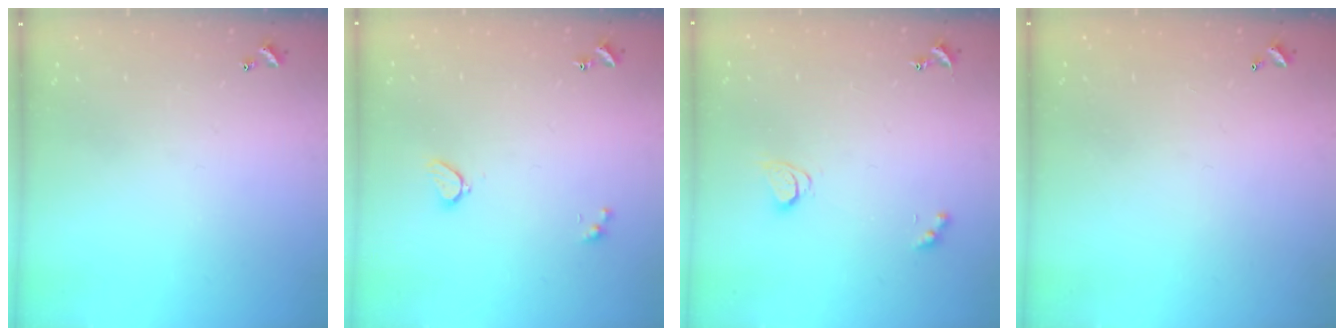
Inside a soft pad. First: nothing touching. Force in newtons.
{"total": 1.9, "press": 1.9, "slide": 0.3}
{"total": 2.3, "press": 2.3, "slide": 0.3}
{"total": 2.9, "press": 2.9, "slide": 0.1}